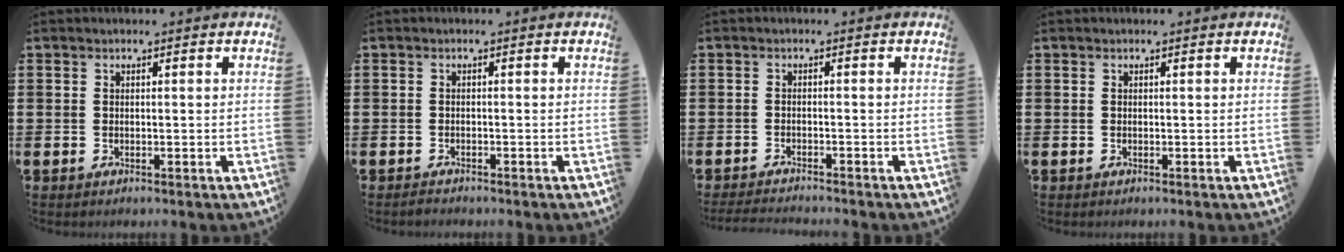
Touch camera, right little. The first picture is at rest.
{"total": 0.7, "force": [-0.6, 0.2, 0.1], "torque": [-0.005, -0.001, -0.013]}
{"total": 1.5, "force": [-1.5, -0.1, 0.3], "torque": [-0.005, 0.003, -0.030]}
{"total": 0.0}